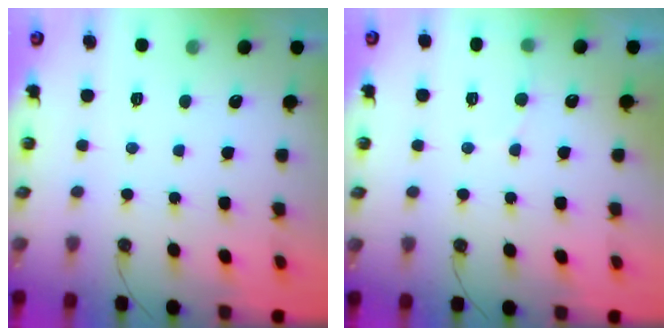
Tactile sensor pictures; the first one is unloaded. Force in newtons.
{"total": 4.3, "press": 4.2, "slide": 0.9}